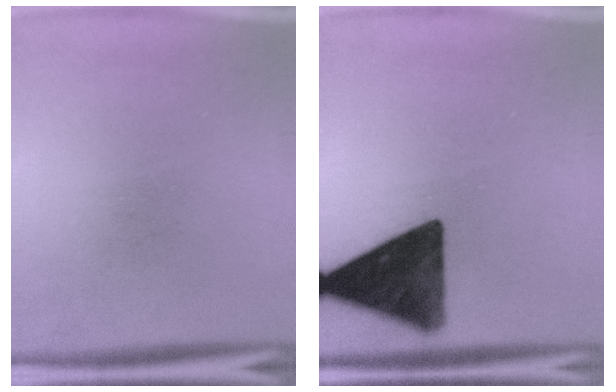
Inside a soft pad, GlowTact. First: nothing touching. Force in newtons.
{"total": 14.9}